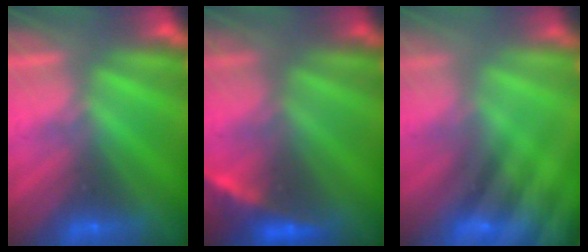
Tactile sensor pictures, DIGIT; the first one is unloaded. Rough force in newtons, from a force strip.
{"total": 2.3}
{"total": 8.6}